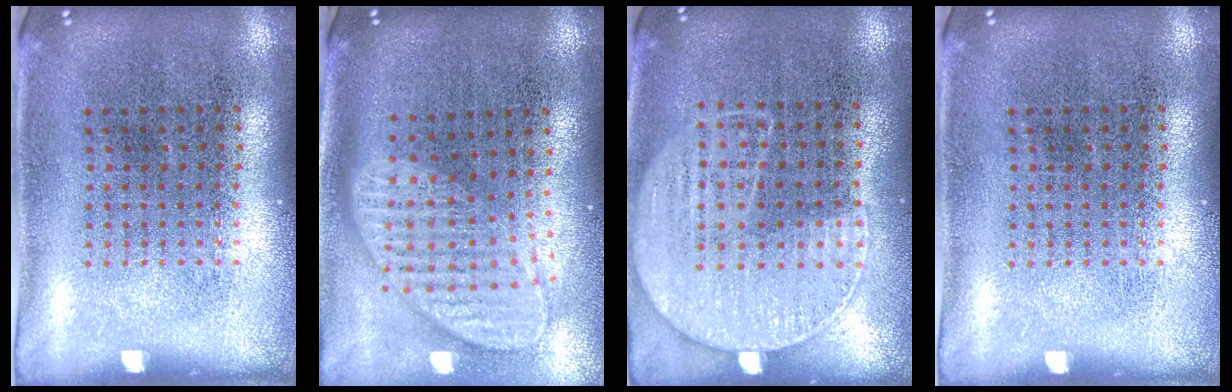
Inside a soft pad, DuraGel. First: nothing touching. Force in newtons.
{"total": 2.0, "press": 1.6, "slide": 1.2}
{"total": 1.3, "press": 1.0, "slide": 0.7}
{"total": 0.0}